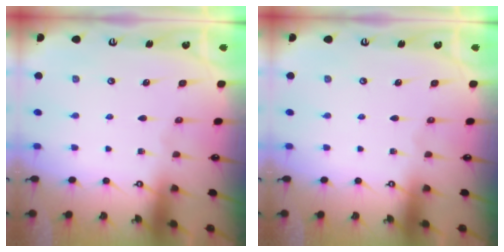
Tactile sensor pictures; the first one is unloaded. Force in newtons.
{"total": 0.0}